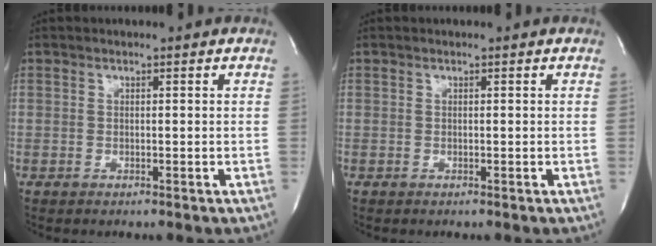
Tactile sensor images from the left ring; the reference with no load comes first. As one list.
[{"total": 0.0}]